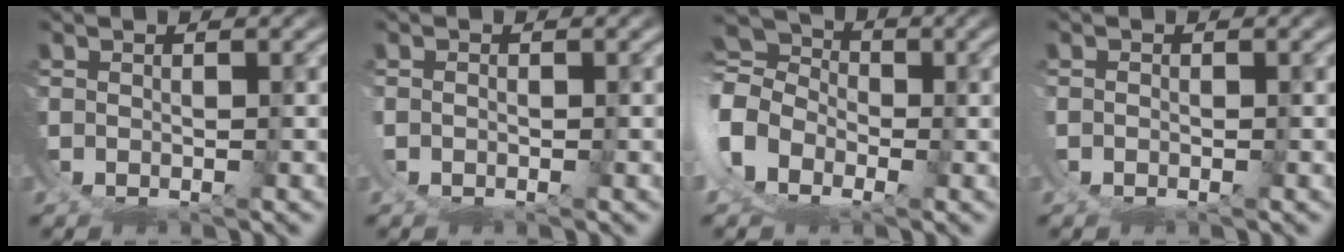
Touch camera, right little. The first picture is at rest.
{"total": 0.5, "force": [-0.1, 0.5, 0.1], "torque": [-0.002, -0.001, -0.003]}
{"total": 11.5, "force": [0.3, 10.9, 3.8], "torque": [-0.132, -0.024, -0.010]}
{"total": 0.7, "force": [-0.3, 0.6, -0.1], "torque": [0.001, -0.001, -0.006]}